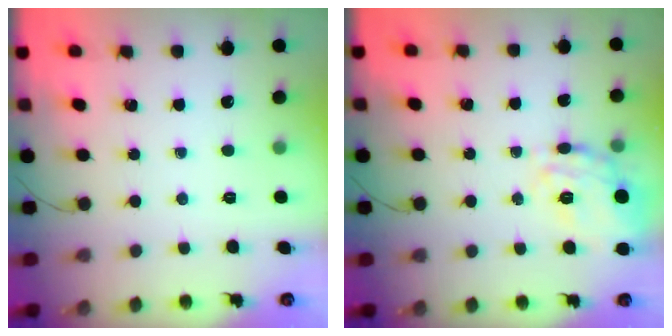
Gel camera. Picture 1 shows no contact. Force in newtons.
{"total": 17.9, "press": 17.9, "slide": 0.4}